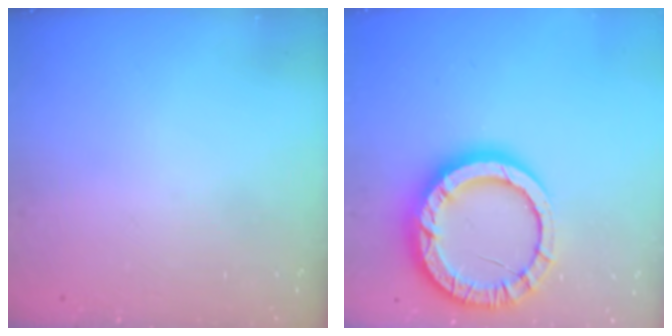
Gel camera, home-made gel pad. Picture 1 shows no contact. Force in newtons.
{"total": 17.2, "press": 17.1, "slide": 1.5}